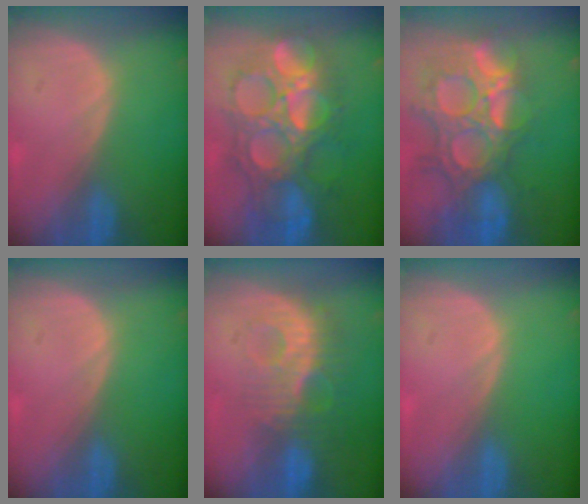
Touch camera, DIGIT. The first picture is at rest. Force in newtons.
{"total": 12.2, "press": 12.1, "slide": 1.4}
{"total": 14.0, "press": 11.8, "slide": 7.5}
{"total": 0.0}
{"total": 9.3, "press": 8.4, "slide": 4.0}
{"total": 0.0}